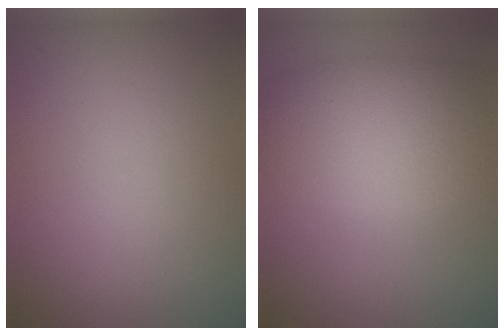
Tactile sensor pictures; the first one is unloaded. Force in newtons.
{"total": 7.9, "press": 7.9, "slide": 0.5}